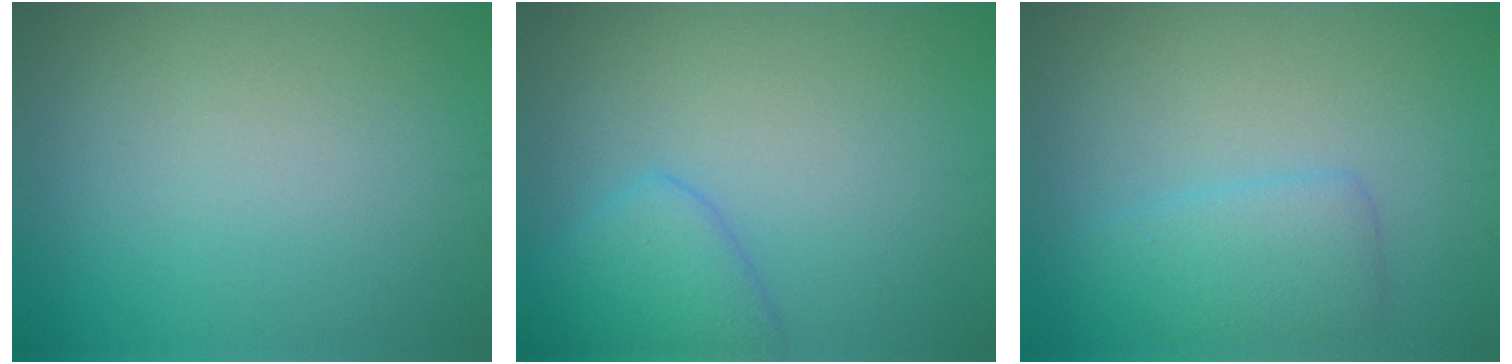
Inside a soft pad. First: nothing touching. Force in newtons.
{"total": 2.9, "press": 2.9, "slide": 0.2}
{"total": 3.0, "press": 3.0, "slide": 0.2}